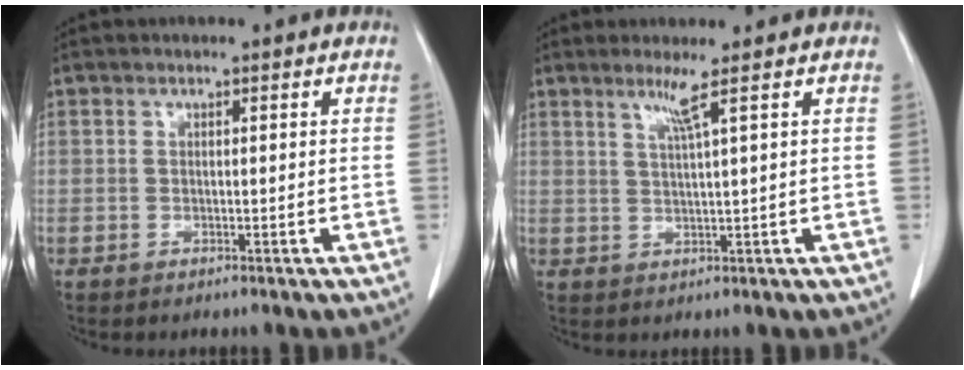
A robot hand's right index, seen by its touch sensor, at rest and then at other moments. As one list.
[{"total": 2.8, "force": [1.6, -1.1, 2.0], "torque": [-0.044, -0.009, 0.037]}]